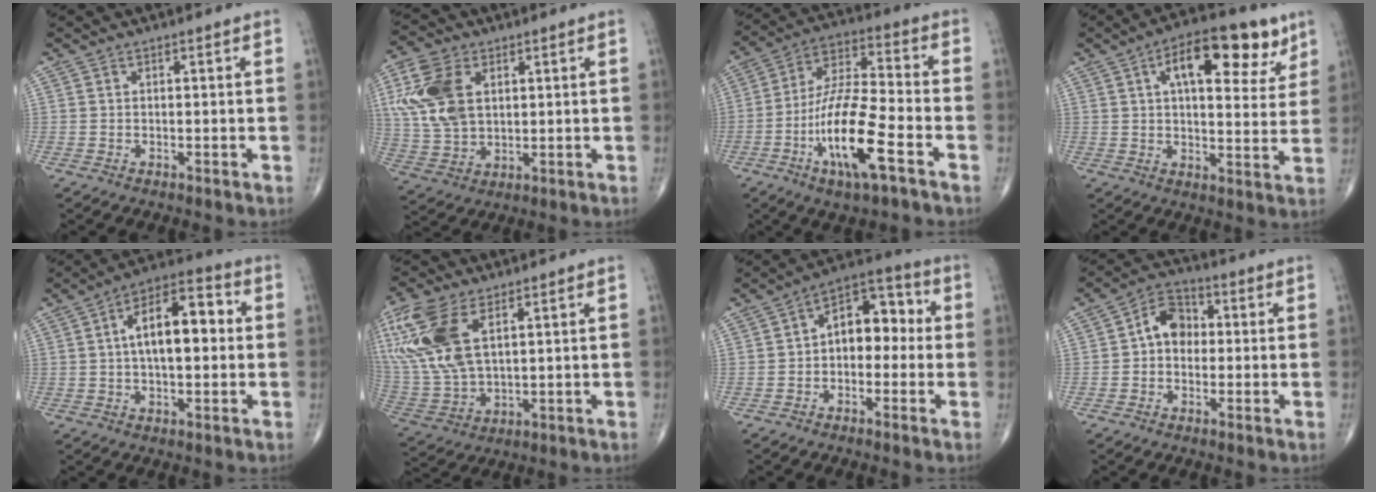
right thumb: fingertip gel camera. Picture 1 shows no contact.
{"total": 13.3, "force": [3.7, 8.7, 9.4], "torque": [-0.193, -0.003, 0.077]}
{"total": 16.4, "force": [-6.8, 4.2, 14.4], "torque": [-0.284, 0.032, -0.123]}
{"total": 16.3, "force": [7.5, 7.2, 12.5], "torque": [-0.144, -0.009, 0.105]}
{"total": 13.6, "force": [1.6, 6.5, 11.8], "torque": [-0.179, 0.030, 0.017]}
{"total": 18.2, "force": [6.8, 9.3, 14.0], "torque": [-0.329, -0.015, 0.139]}
{"total": 10.4, "force": [0.0, 6.7, 7.9], "torque": [-0.085, 0.039, -0.017]}
{"total": 7.1, "force": [0.2, 5.5, 4.5], "torque": [-0.053, 0.025, -0.011]}